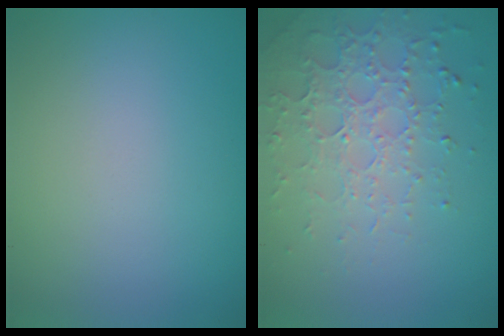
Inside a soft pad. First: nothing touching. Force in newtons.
{"total": 4.7, "press": 3.4, "slide": 3.1}